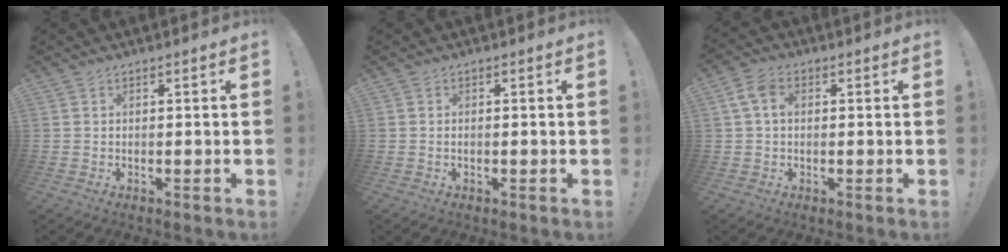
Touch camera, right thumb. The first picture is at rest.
{"total": 0.6, "force": [-0.3, 0.1, 0.5], "torque": [-0.013, 0.001, -0.005]}
{"total": 6.2, "force": [1.0, 4.1, 4.5], "torque": [-0.099, 0.017, 0.023]}